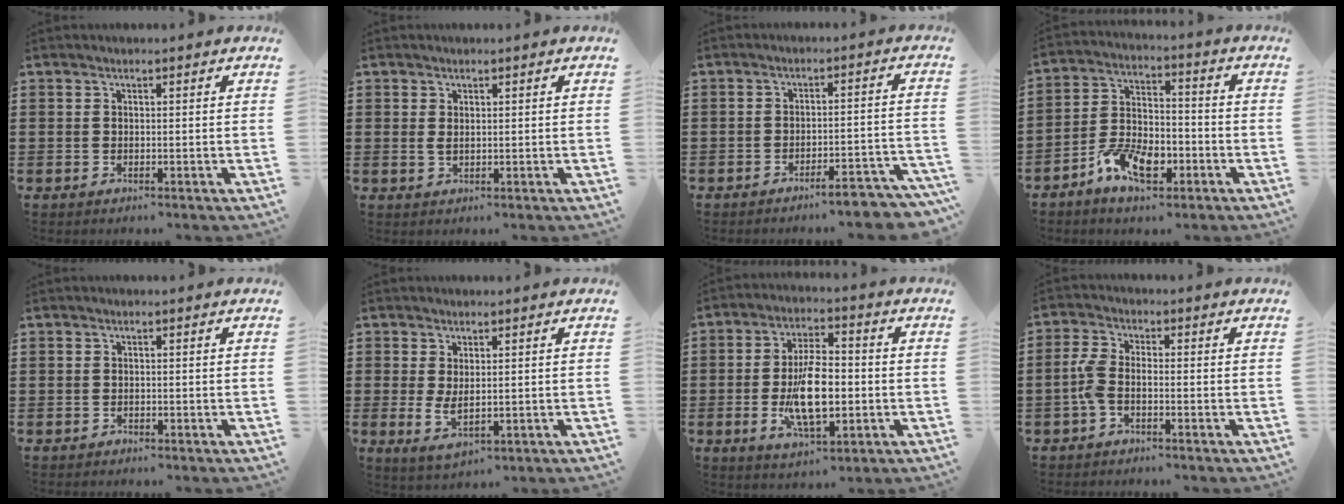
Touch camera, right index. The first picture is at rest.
{"total": 1.2, "force": [0.4, 0.6, 0.9], "torque": [-0.020, 0.005, 0.006]}
{"total": 4.7, "force": [-4.1, 0.2, 2.2], "torque": [-0.035, -0.010, -0.078]}
{"total": 8.4, "force": [-4.6, 4.4, 5.4], "torque": [-0.119, 0.012, -0.088]}
{"total": 0.5, "force": [-0.3, 0.4, -0.1], "torque": [0.001, 0.006, -0.009]}
{"total": 3.5, "force": [0.6, 1.5, 3.2], "torque": [-0.078, -0.004, 0.008]}
{"total": 10.9, "force": [-1.9, 4.6, 9.7], "torque": [-0.195, -0.009, -0.036]}
{"total": 3.4, "force": [-1.2, 1.4, 2.8], "torque": [-0.080, -0.005, -0.032]}